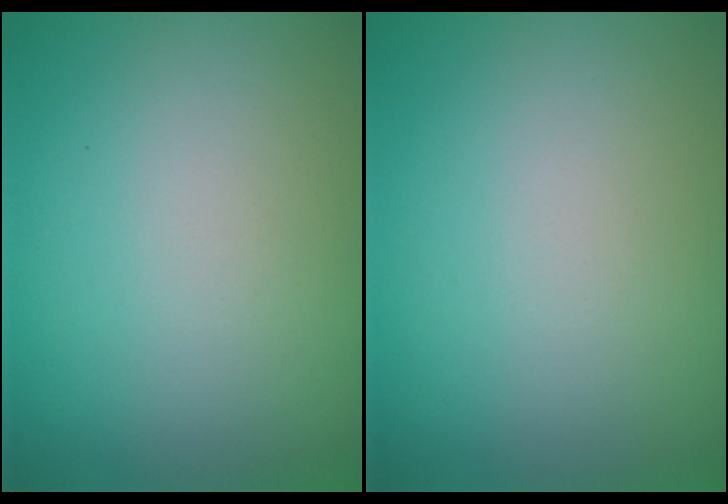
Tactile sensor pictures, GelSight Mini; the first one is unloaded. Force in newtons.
{"total": 0.0}